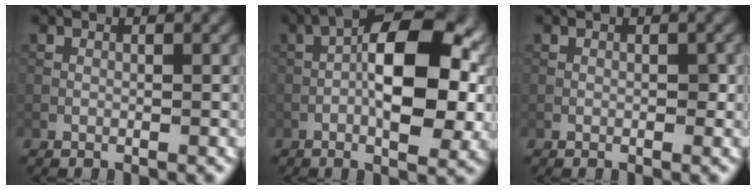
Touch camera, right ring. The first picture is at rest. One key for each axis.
{"total": 10.0, "fx": -1.2, "fy": 4.0, "fz": 9.1, "tx": -0.131, "ty": 0.009, "tz": -0.021}
{"total": 0.5, "fx": -0.1, "fy": 0.3, "fz": 0.4, "tx": -0.002, "ty": 0.001, "tz": -0.001}